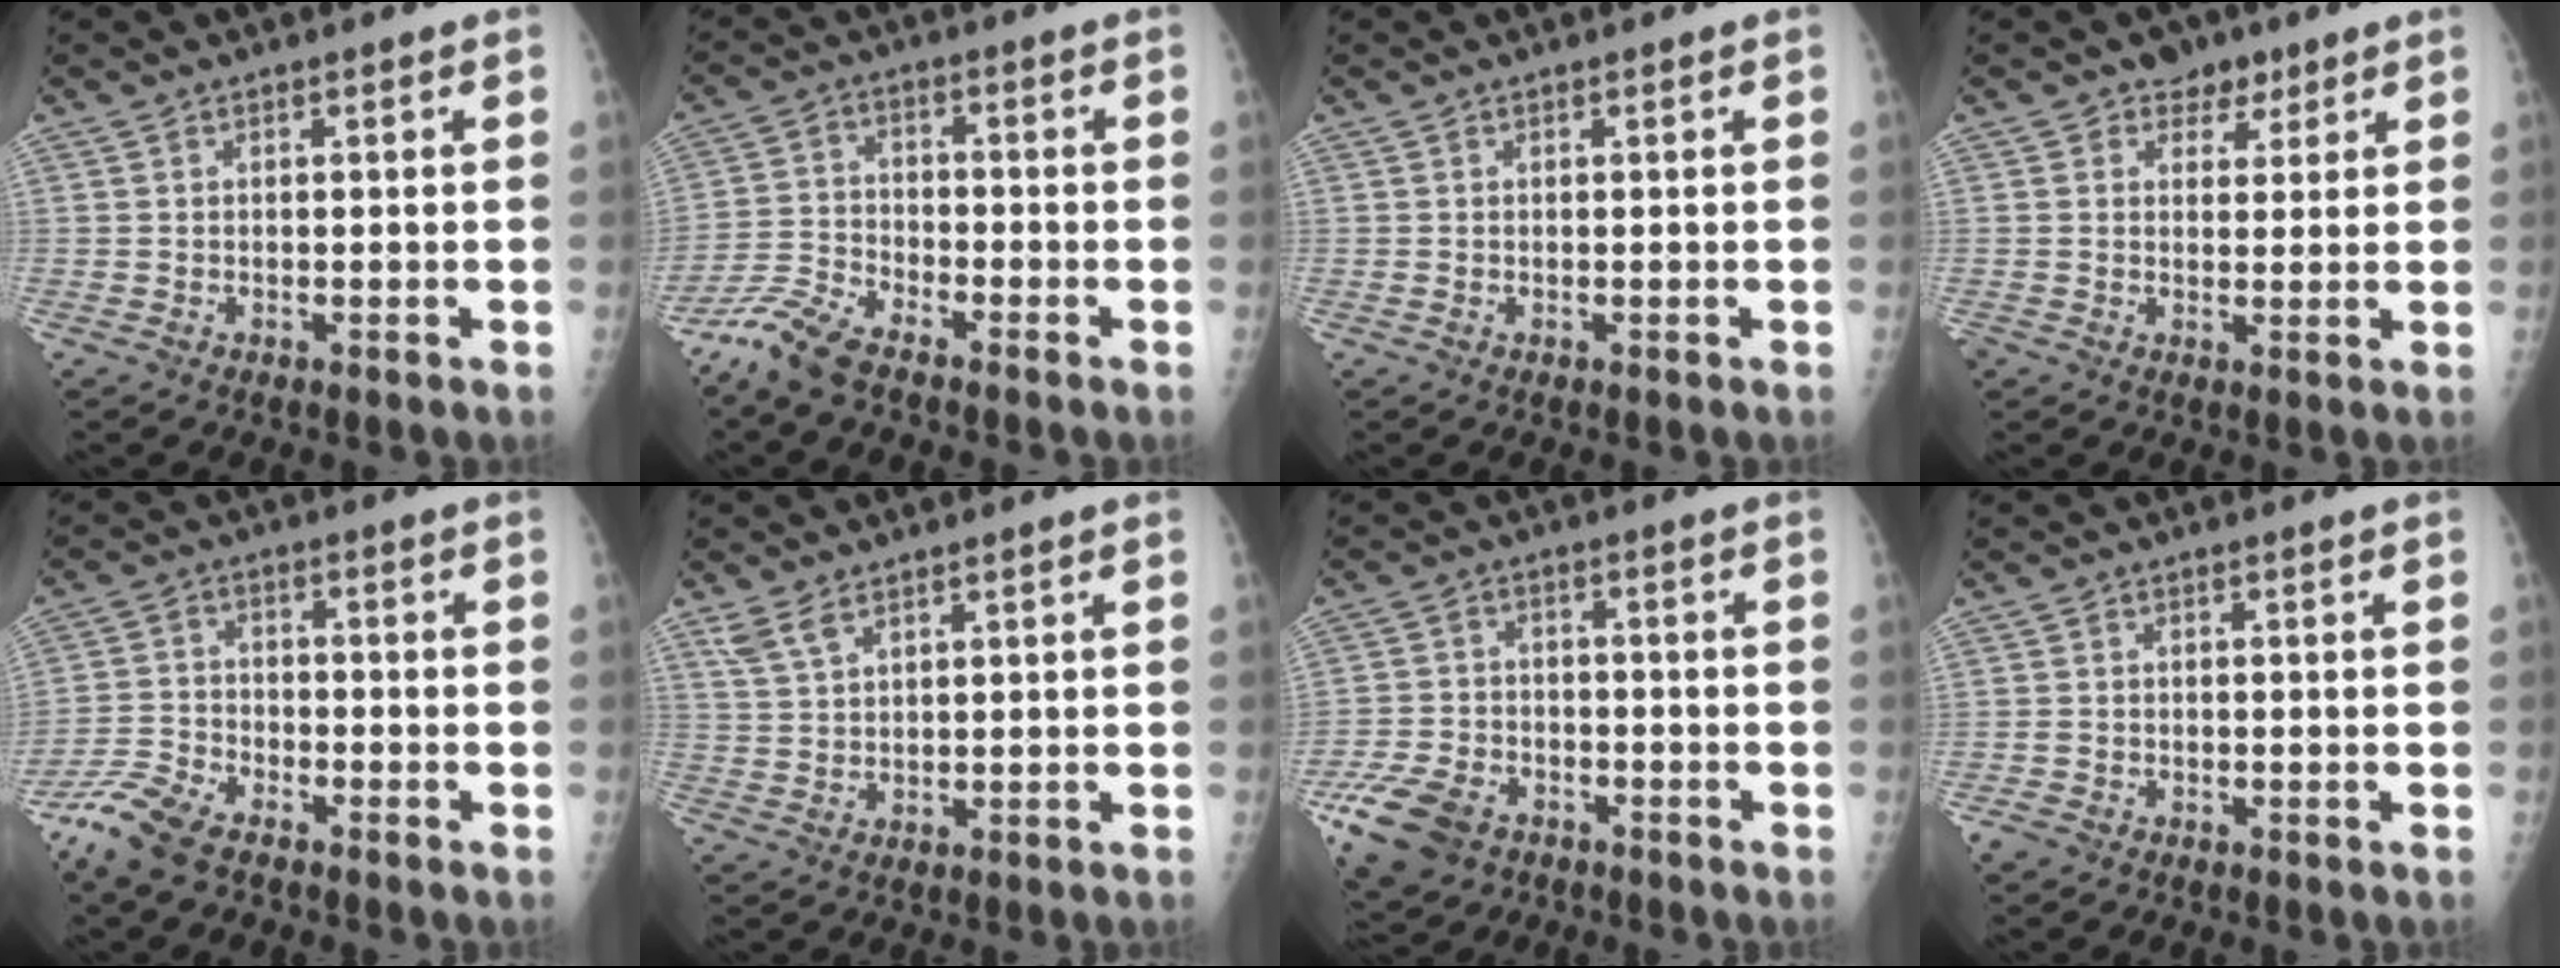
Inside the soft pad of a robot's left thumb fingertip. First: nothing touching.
{"total": 7.5, "force": [-6.3, 2.1, 3.5], "torque": [-0.085, 0.017, -0.134]}
{"total": 0.0}
{"total": 4.9, "force": [2.6, 4.0, 1.2], "torque": [0.014, -0.007, 0.034]}
{"total": 8.4, "force": [-6.3, 3.5, 4.4], "torque": [-0.104, 0.011, -0.132]}
{"total": 3.8, "force": [2.7, 1.7, 2.1], "torque": [-0.040, -0.005, 0.061]}
{"total": 11.8, "force": [-6.6, 7.8, 6.0], "torque": [-0.124, 0.019, -0.116]}
{"total": 2.0, "force": [-1.2, 1.4, 0.7], "torque": [-0.015, 0.003, -0.022]}